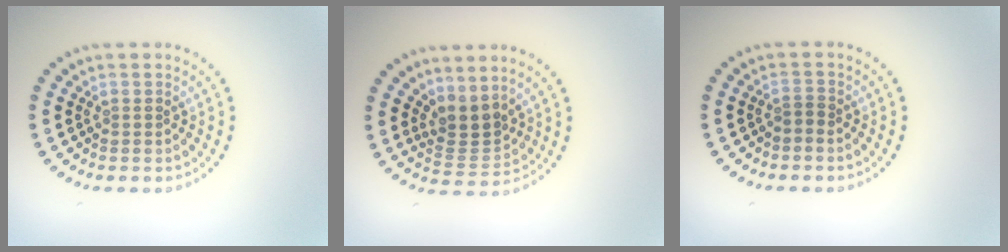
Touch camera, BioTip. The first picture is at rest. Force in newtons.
{"total": 2.8, "press": 2.1, "slide": 1.9}
{"total": 0.8, "press": 0.4, "slide": 0.7}